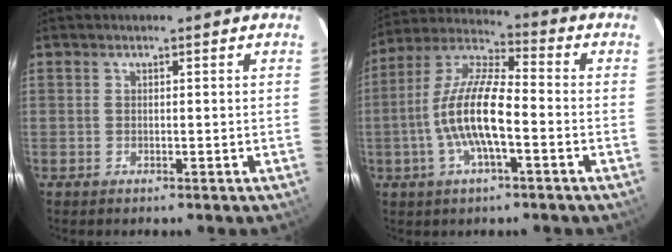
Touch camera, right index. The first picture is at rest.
{"total": 13.1, "force": [-3.3, 3.4, 12.2], "torque": [-0.246, 0.003, -0.067]}